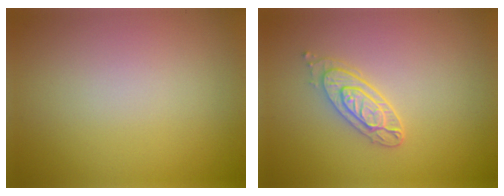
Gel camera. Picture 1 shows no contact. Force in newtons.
{"total": 2.9, "press": 2.5, "slide": 1.5}